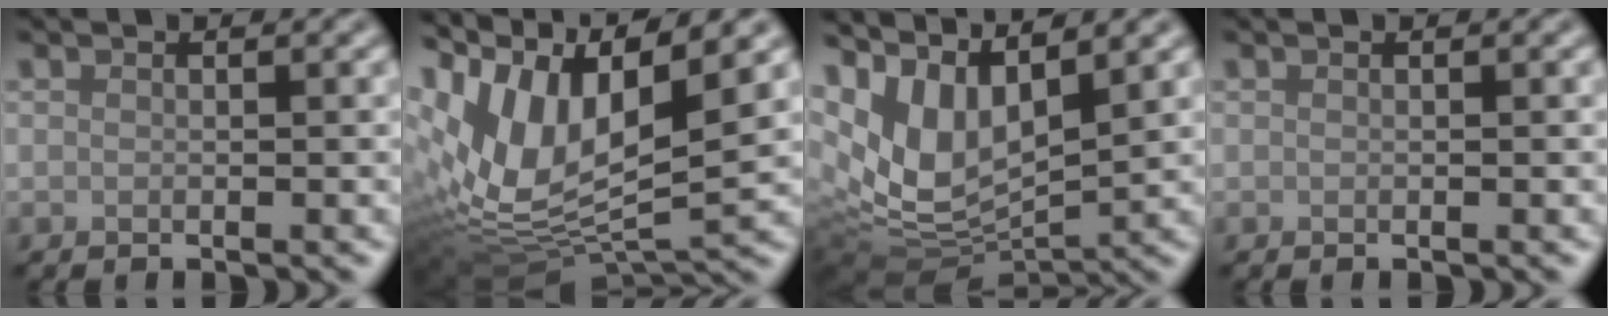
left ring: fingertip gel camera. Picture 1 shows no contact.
{"total": 13.5, "force": [4.3, 6.3, 11.2], "torque": [-0.236, 0.010, 0.082]}
{"total": 11.9, "force": [4.0, 7.0, 8.8], "torque": [-0.171, 0.009, 0.100]}
{"total": 0.0}